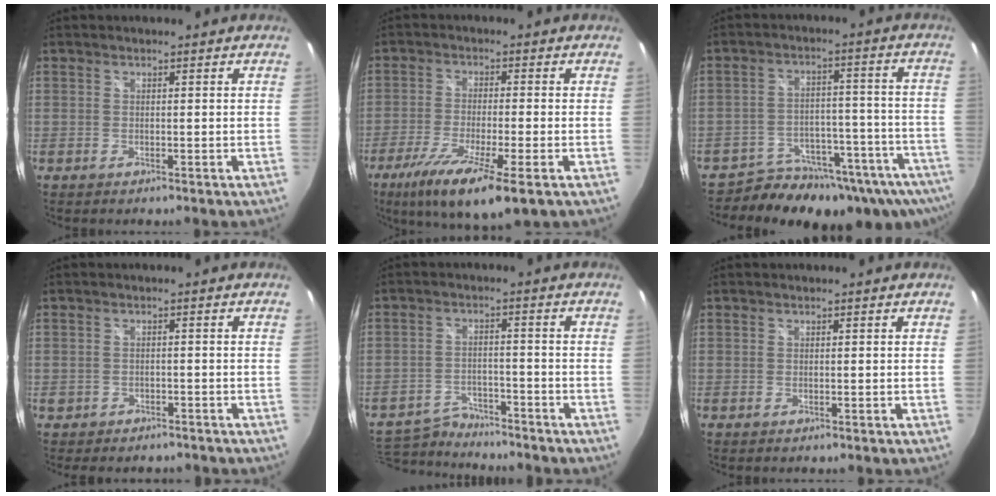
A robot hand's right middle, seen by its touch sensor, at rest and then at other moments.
{"total": 13.0, "force": [-7.2, 2.0, 10.6], "torque": [-0.211, -0.045, -0.125]}
{"total": 19.0, "force": [-14.1, 9.1, 8.8], "torque": [-0.155, -0.009, -0.180]}
{"total": 3.8, "force": [-2.8, 2.2, 1.2], "torque": [-0.028, -0.009, -0.034]}
{"total": 9.9, "force": [-9.1, 3.2, 2.5], "torque": [-0.074, 0.005, -0.145]}
{"total": 0.0}